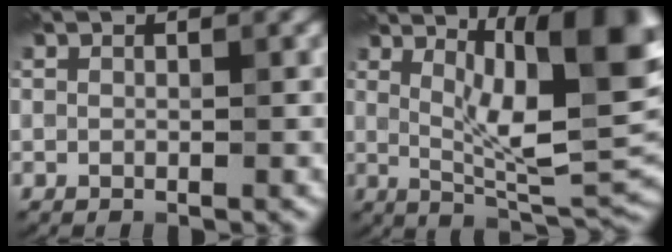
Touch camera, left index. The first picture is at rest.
{"total": 11.6, "force": [3.7, 3.1, 10.5], "torque": [-0.140, -0.003, 0.061]}